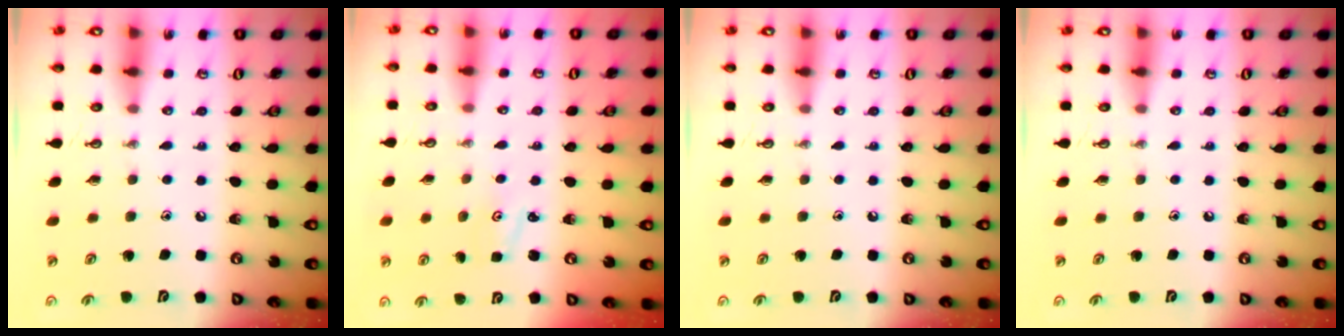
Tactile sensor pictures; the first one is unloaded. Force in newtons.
{"total": 1.3, "press": 1.2, "slide": 0.2}
{"total": 0.0}
{"total": 0.0}